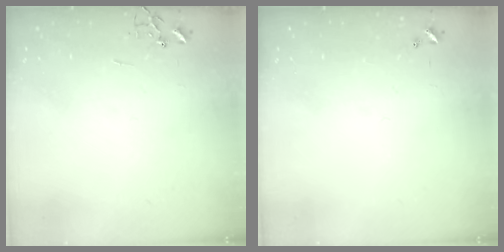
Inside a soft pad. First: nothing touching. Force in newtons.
{"total": 0.0}